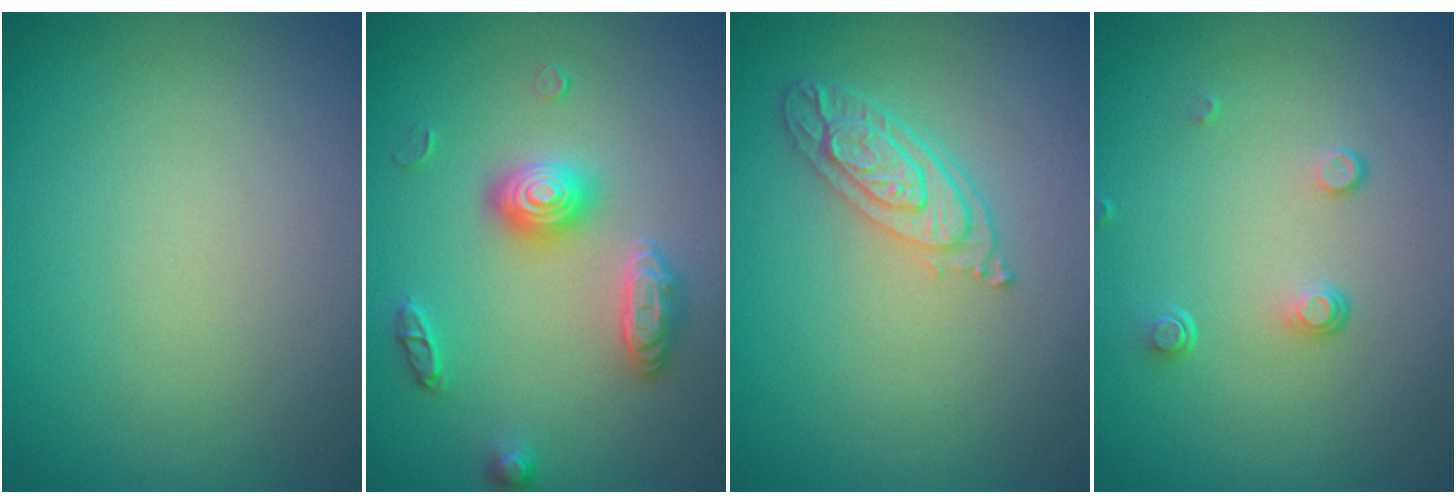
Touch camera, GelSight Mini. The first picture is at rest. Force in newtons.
{"total": 3.2, "press": 3.2, "slide": 0.4}
{"total": 3.9, "press": 3.0, "slide": 2.5}
{"total": 1.4, "press": 0.8, "slide": 1.2}